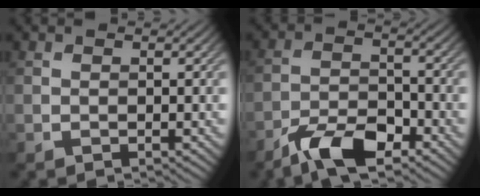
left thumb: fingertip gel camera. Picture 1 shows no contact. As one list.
[{"total": 8.0, "force": [-5.8, 2.6, 4.8], "torque": [-0.091, 0.001, -0.114]}]